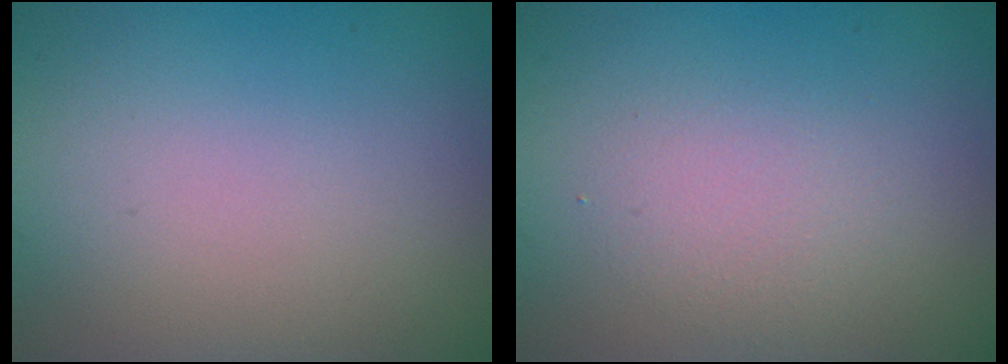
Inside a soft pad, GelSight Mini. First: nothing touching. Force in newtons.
{"total": 2.0, "press": 2.0, "slide": 0.1}